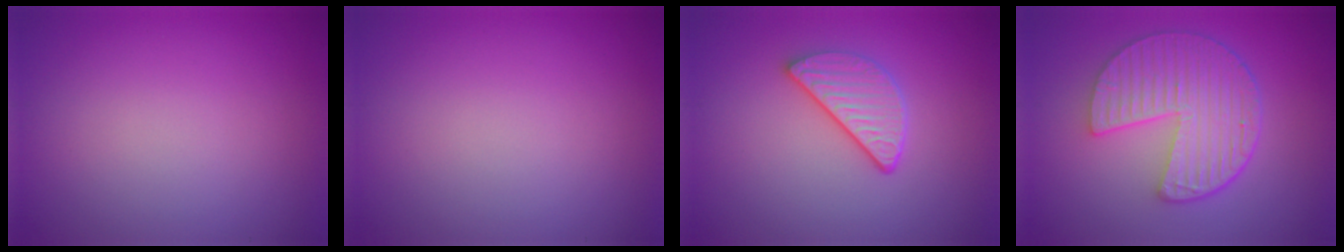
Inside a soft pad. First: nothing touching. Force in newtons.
{"total": 0.0}
{"total": 3.2, "press": 2.6, "slide": 2.0}
{"total": 6.3, "press": 4.7, "slide": 4.1}